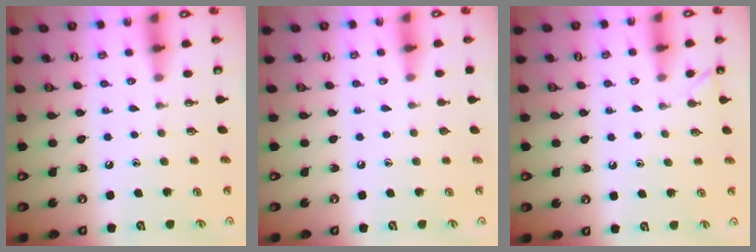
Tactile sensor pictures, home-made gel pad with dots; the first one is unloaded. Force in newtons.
{"total": 0.0}
{"total": 2.2, "press": 2.2, "slide": 0.3}